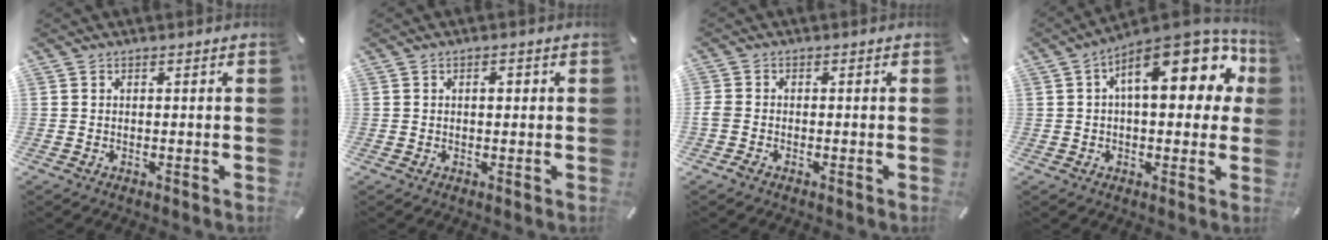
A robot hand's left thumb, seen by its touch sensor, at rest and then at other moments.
{"total": 1.8, "force": [0.3, 1.1, 1.3], "torque": [-0.012, 0.002, 0.000]}
{"total": 1.7, "force": [-1.1, 0.9, 0.9], "torque": [-0.024, 0.000, -0.023]}
{"total": 19.1, "force": [6.4, 8.9, 15.7], "torque": [-0.211, -0.033, 0.102]}